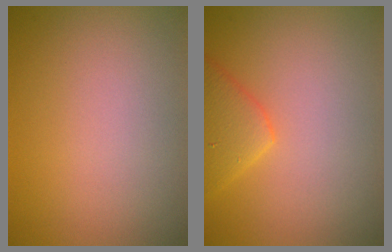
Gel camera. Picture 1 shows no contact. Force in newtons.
{"total": 3.1, "press": 3.0, "slide": 0.3}